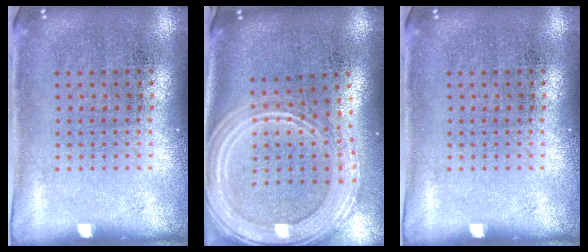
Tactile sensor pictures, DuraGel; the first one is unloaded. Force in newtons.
{"total": 3.1, "press": 2.5, "slide": 1.7}
{"total": 0.0}